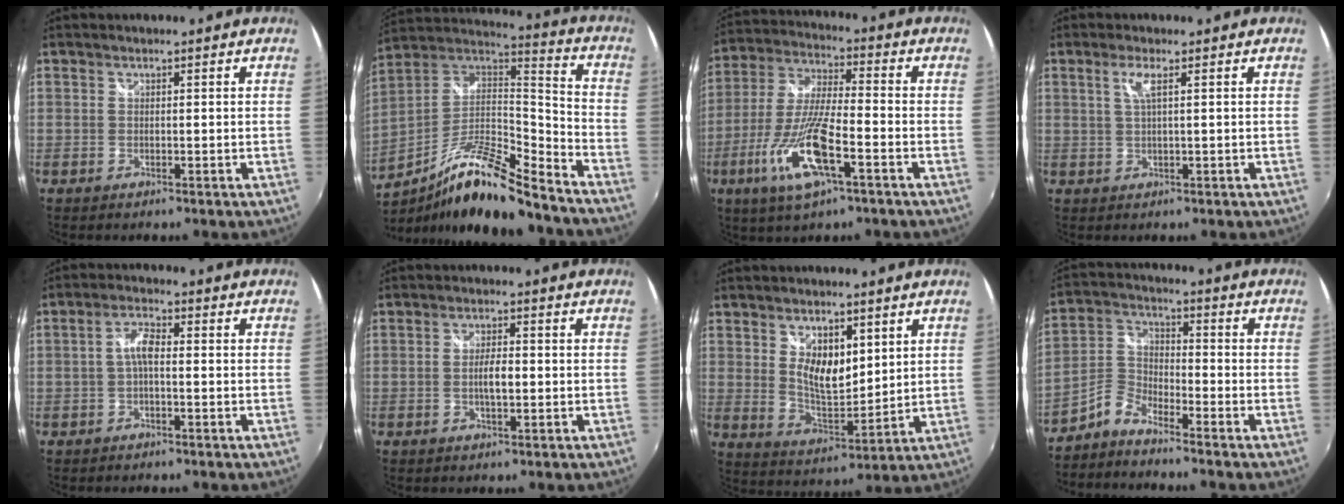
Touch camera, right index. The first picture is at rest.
{"total": 18.0, "force": [-12.5, 2.8, 12.7], "torque": [-0.235, -0.005, -0.234]}
{"total": 15.0, "force": [-6.4, 3.5, 13.1], "torque": [-0.281, -0.017, -0.124]}
{"total": 2.6, "force": [0.9, -0.2, 2.4], "torque": [-0.050, 0.000, 0.019]}
{"total": 3.5, "force": [-0.6, 1.2, 3.3], "torque": [-0.067, 0.012, -0.013]}
{"total": 3.8, "force": [-0.5, 1.1, 3.5], "torque": [-0.065, 0.000, -0.011]}
{"total": 9.0, "force": [3.3, 4.5, 7.0], "torque": [-0.120, -0.007, 0.068]}
{"total": 4.9, "force": [-3.8, 1.9, 2.4], "torque": [-0.061, 0.018, -0.088]}